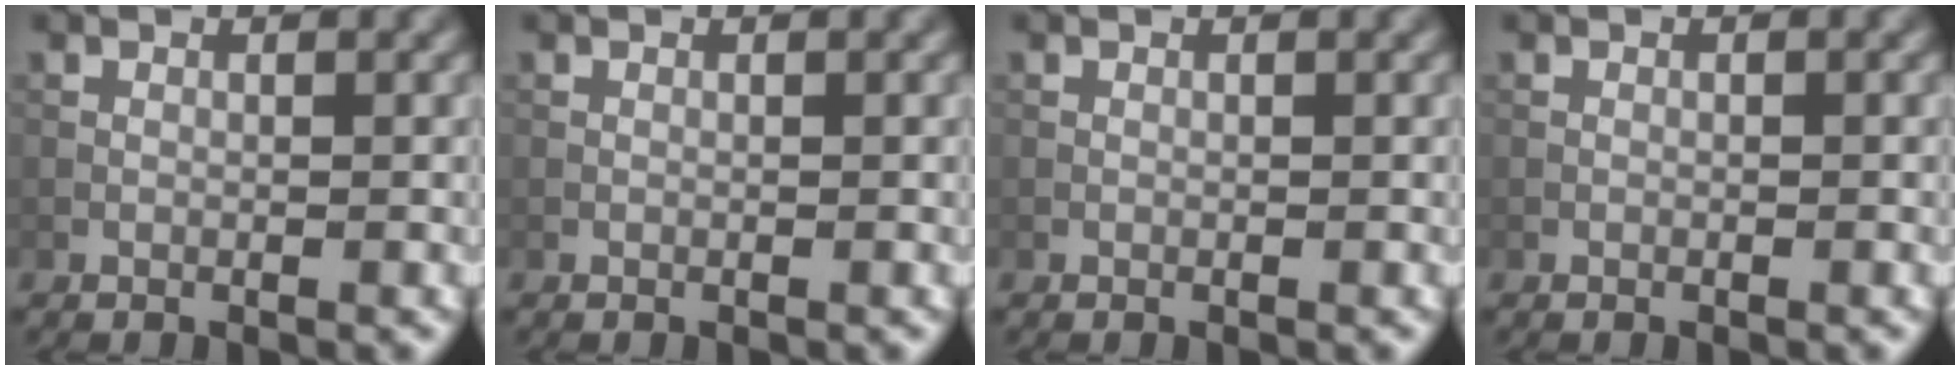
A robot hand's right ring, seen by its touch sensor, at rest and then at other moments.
{"total": 0.0}
{"total": 0.0}
{"total": 0.0}